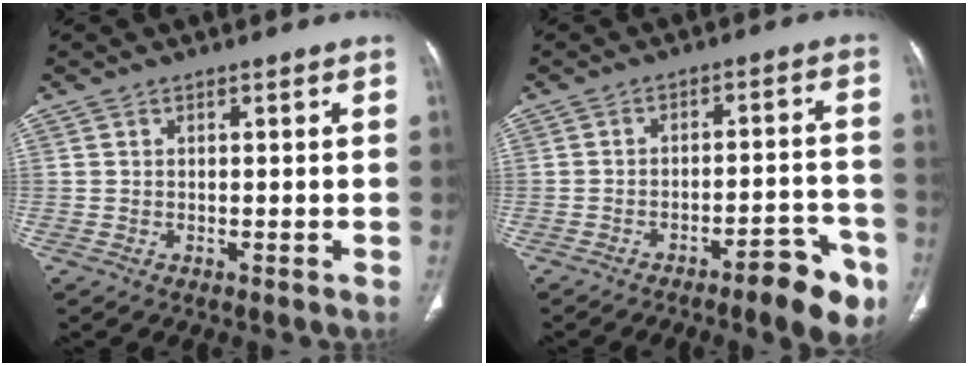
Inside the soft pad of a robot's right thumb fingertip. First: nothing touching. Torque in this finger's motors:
{"motor_torque": [1.26, 1.34, -0.09, -0.08, 0.24]}